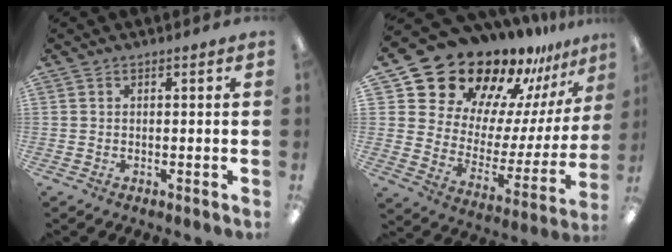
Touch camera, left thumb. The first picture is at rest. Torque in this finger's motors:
{"motor_torque": [2.49, 2.51, 1.33, -1.44, 0.06]}